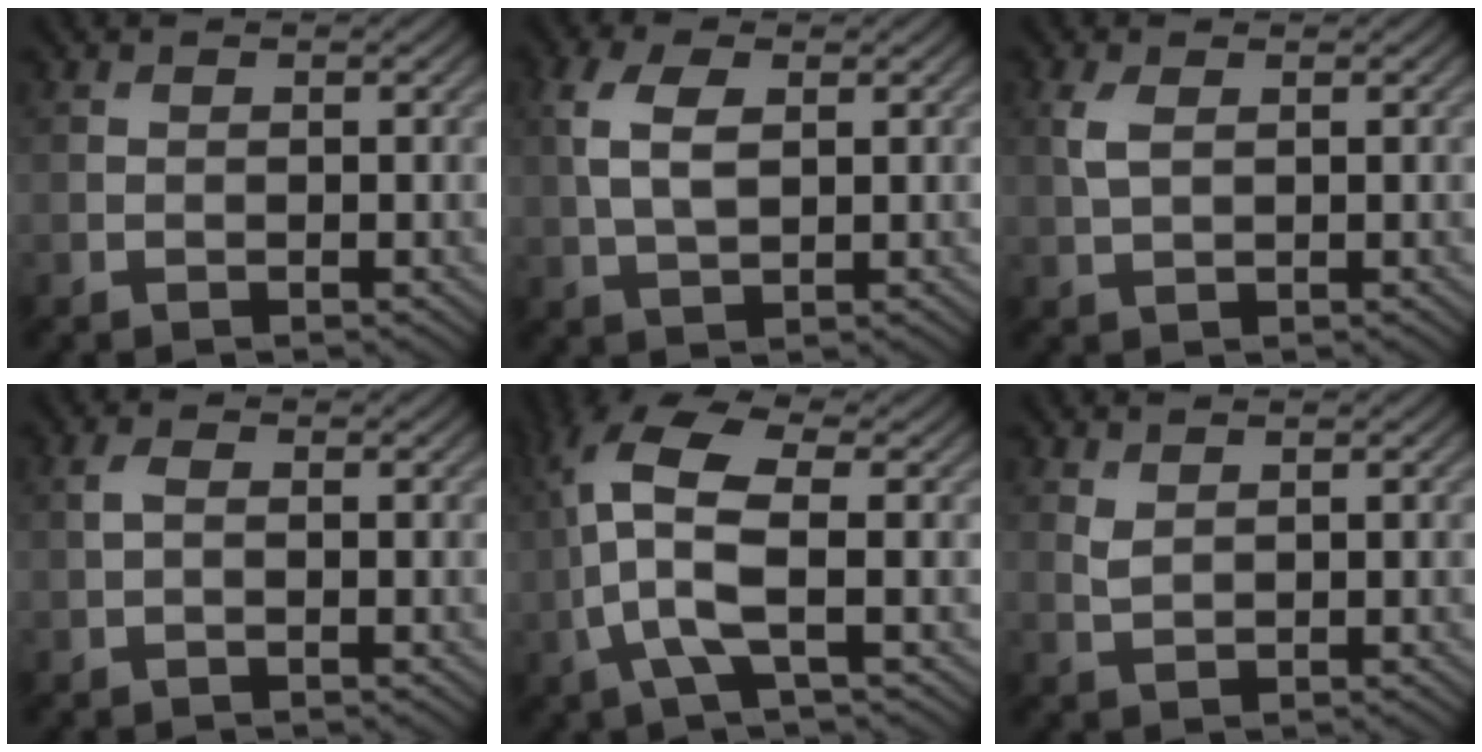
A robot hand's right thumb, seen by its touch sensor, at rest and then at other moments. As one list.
[{"total": 5.2, "force": [1.1, 2.8, 4.3], "torque": [-0.106, 0.006, 0.023]}, {"total": 2.4, "force": [0.8, 1.2, 1.9], "torque": [-0.055, 0.002, 0.017]}, {"total": 1.3, "force": [0.1, 0.5, 1.1], "torque": [-0.031, 0.004, -0.002]}, {"total": 9.7, "force": [-0.2, 3.4, 9.1], "torque": [-0.211, 0.017, -0.013]}, {"total": 1.4, "force": [1.0, 0.5, 0.8], "torque": [-0.026, -0.003, 0.026]}]